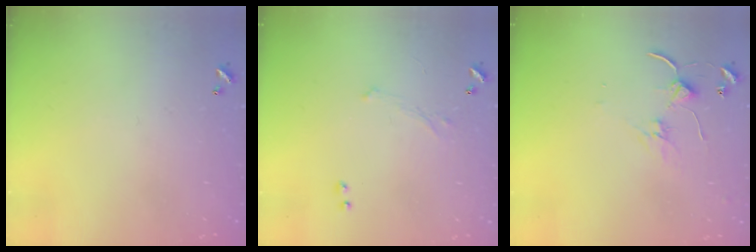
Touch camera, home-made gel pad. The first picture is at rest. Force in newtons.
{"total": 0.7, "press": 0.3, "slide": 0.6}
{"total": 1.4, "press": 1.3, "slide": 0.2}